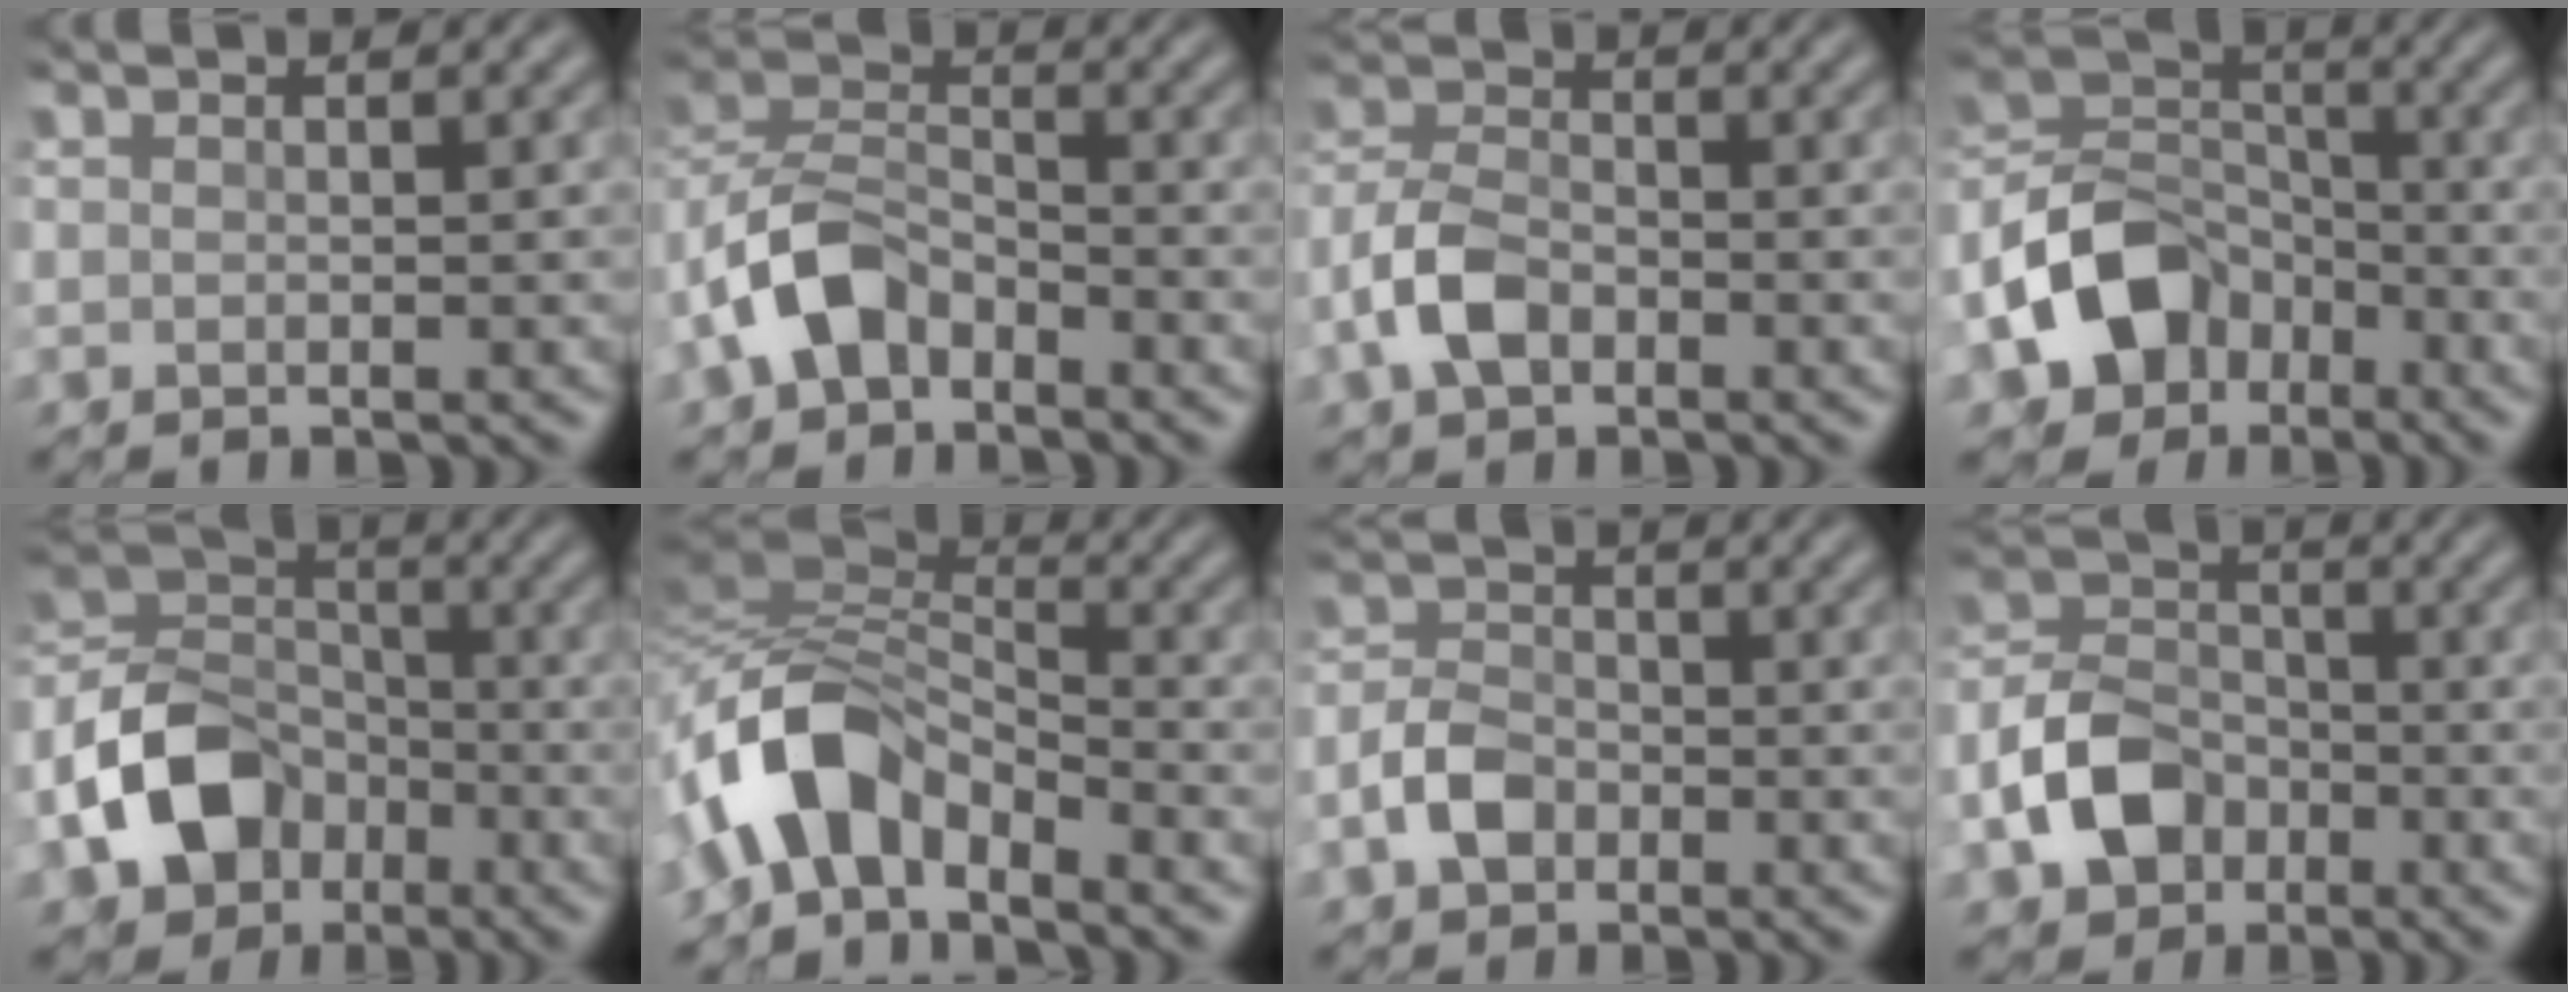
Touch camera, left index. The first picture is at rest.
{"total": 5.6, "force": [-3.7, 2.8, 3.1], "torque": [-0.069, 0.008, -0.079]}
{"total": 4.0, "force": [-2.5, 2.0, 2.5], "torque": [-0.062, 0.007, -0.054]}
{"total": 7.9, "force": [-4.6, 5.4, 3.4], "torque": [-0.066, 0.001, -0.094]}
{"total": 8.1, "force": [-4.4, 5.5, 3.9], "torque": [-0.081, -0.002, -0.091]}
{"total": 6.6, "force": [-4.1, 2.8, 4.3], "torque": [-0.087, 0.012, -0.087]}
{"total": 3.2, "force": [-2.1, 1.7, 1.6], "torque": [-0.041, 0.005, -0.043]}
{"total": 5.7, "force": [-3.2, 3.8, 2.8], "torque": [-0.064, 0.002, -0.067]}